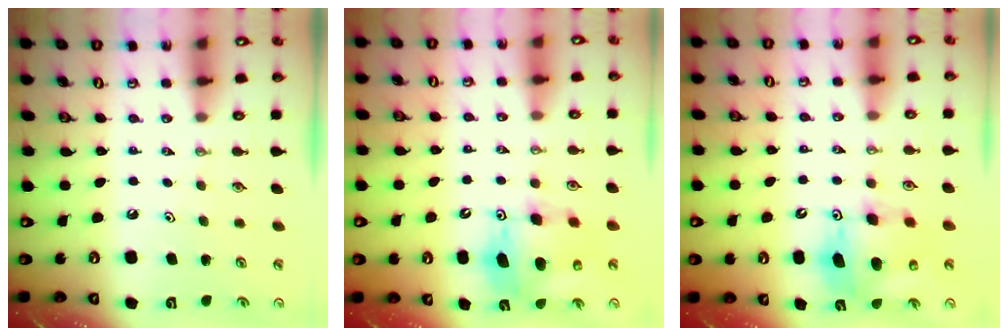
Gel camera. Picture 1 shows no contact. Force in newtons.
{"total": 12.7, "press": 12.4, "slide": 2.3}
{"total": 12.7, "press": 12.4, "slide": 2.3}